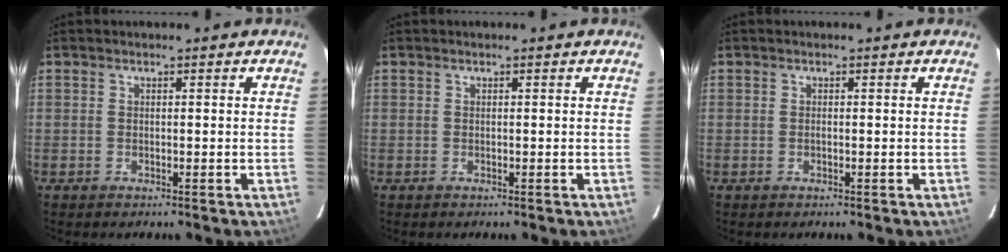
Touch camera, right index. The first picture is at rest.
{"total": 0.0}
{"total": 0.0}